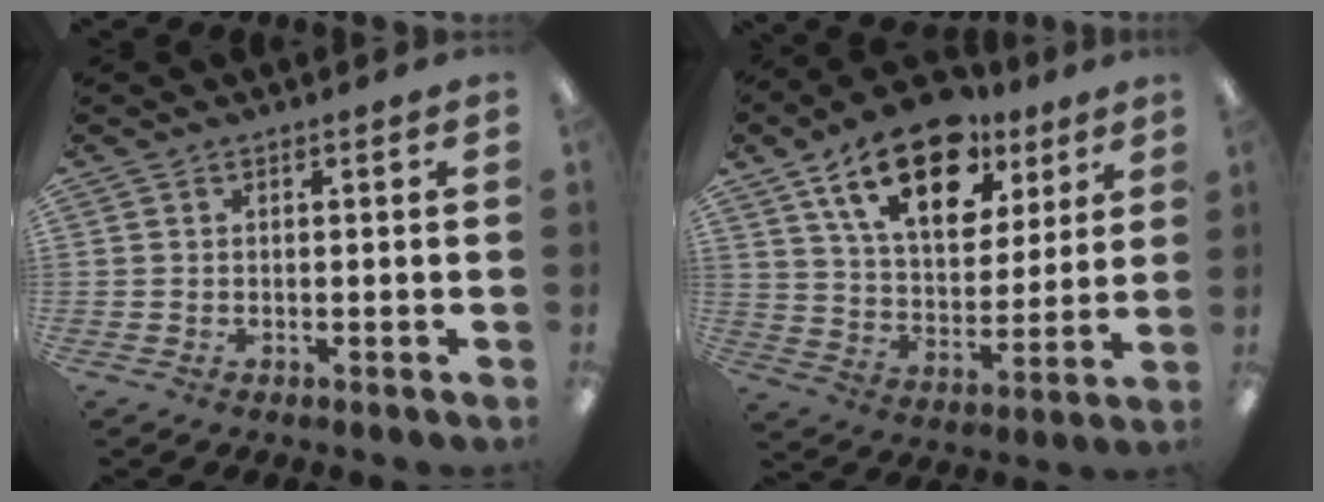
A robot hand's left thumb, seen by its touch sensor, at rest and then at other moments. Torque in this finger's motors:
{"motor_torque": [0.59, 0.86, 1.36, -1.43, 0.28]}